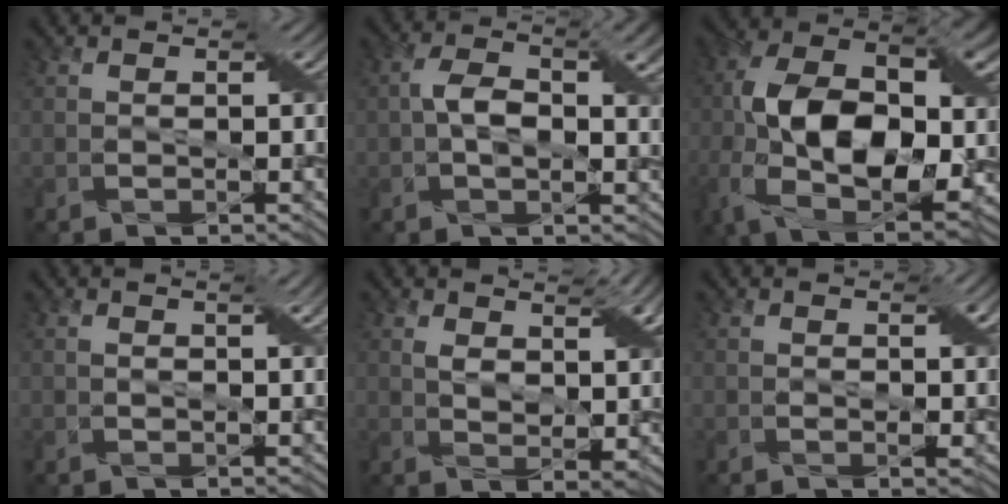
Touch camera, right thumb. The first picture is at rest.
{"total": 7.4, "force": [0.7, 3.8, 6.3], "torque": [-0.124, 0.005, 0.006]}
{"total": 17.5, "force": [-1.1, 10.9, 13.6], "torque": [-0.288, -0.007, -0.025]}
{"total": 2.0, "force": [1.0, 0.4, 1.7], "torque": [-0.030, -0.001, 0.019]}
{"total": 5.6, "force": [2.6, 2.9, 4.0], "torque": [-0.075, -0.009, 0.046]}
{"total": 1.5, "force": [0.5, 0.6, 1.3], "torque": [-0.021, -0.003, 0.010]}